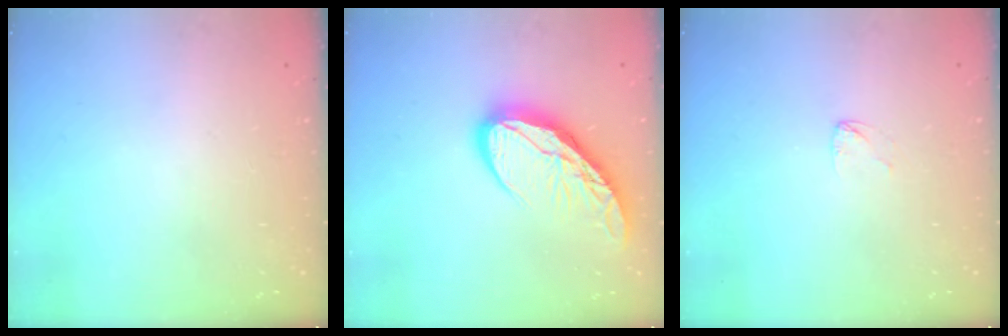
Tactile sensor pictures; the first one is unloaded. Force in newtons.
{"total": 12.8, "press": 12.7, "slide": 1.4}
{"total": 2.4, "press": 2.4, "slide": 0.2}